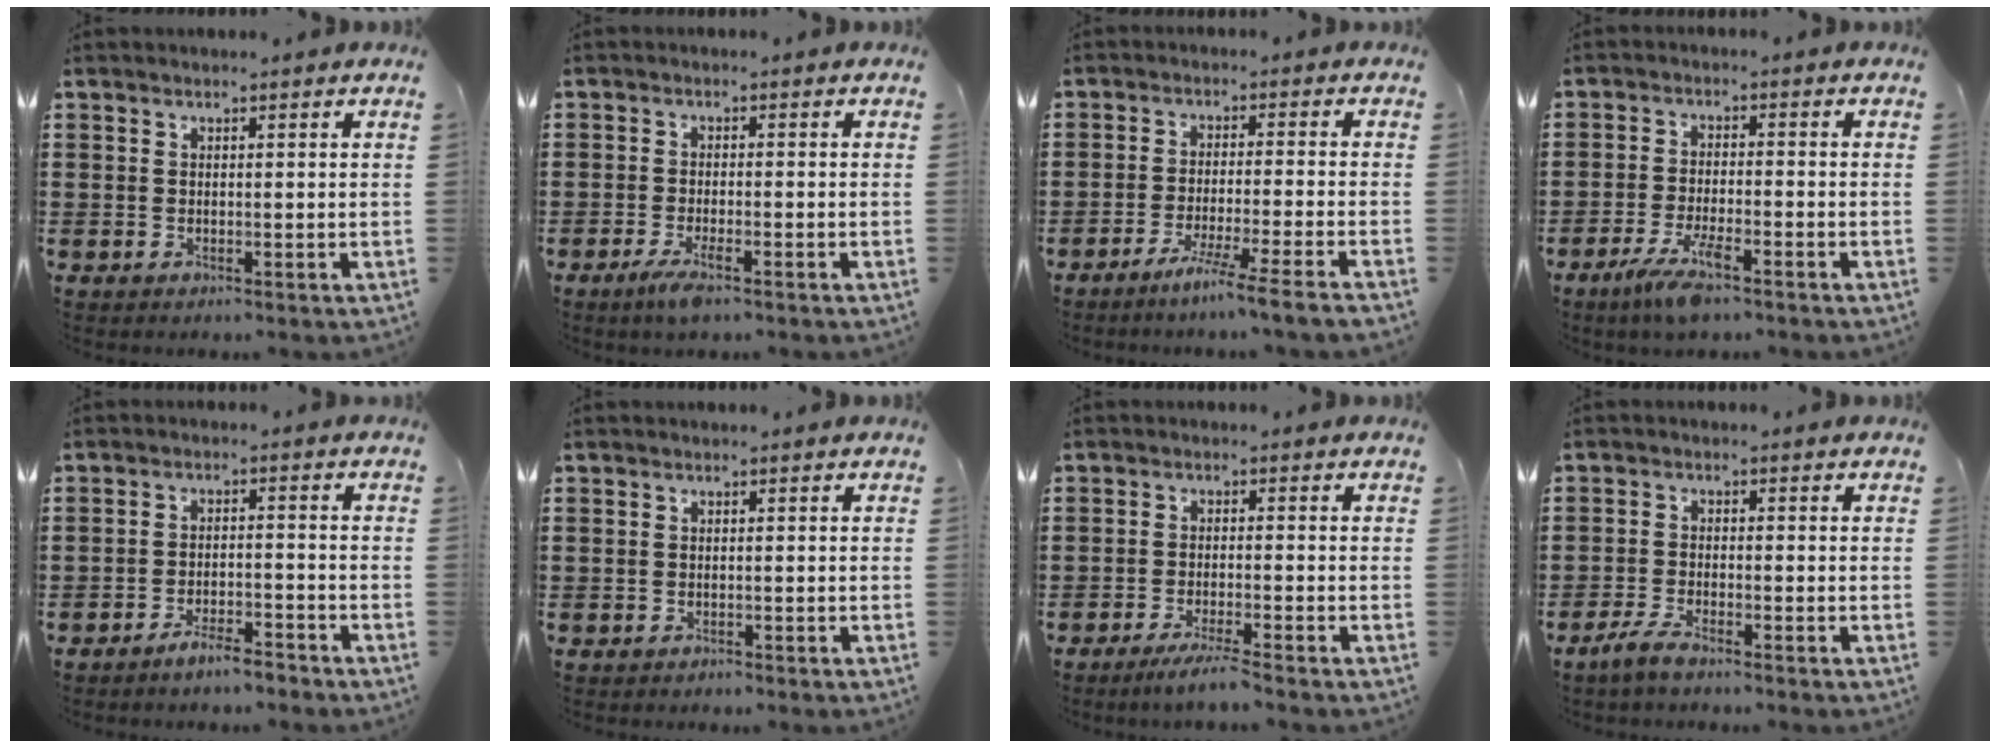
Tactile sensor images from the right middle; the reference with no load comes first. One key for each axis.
{"total": 3.0, "fx": -1.9, "fy": 0.4, "fz": 2.4, "tx": -0.052, "ty": -0.007, "tz": -0.036}
{"total": 5.6, "fx": -4.6, "fy": -1.3, "fz": 2.8, "tx": -0.041, "ty": -0.014, "tz": -0.087}
{"total": 5.8, "fx": -3.7, "fy": 0.9, "fz": 4.3, "tx": -0.096, "ty": -0.013, "tz": -0.070}
{"total": 3.7, "fx": -3.5, "fy": 0.3, "fz": 1.2, "tx": -0.021, "ty": 0.007, "tz": -0.069}
{"total": 0.9, "fx": -0.8, "fy": 0.4, "fz": -0.1, "tx": 0.001, "ty": 0.003, "tz": -0.018}
{"total": 3.6, "fx": -3.1, "fy": -0.2, "fz": 1.8, "tx": -0.035, "ty": -0.007, "tz": -0.059}
{"total": 3.0, "fx": -2.4, "fy": 0.4, "fz": 1.7, "tx": -0.043, "ty": 0.000, "tz": -0.051}